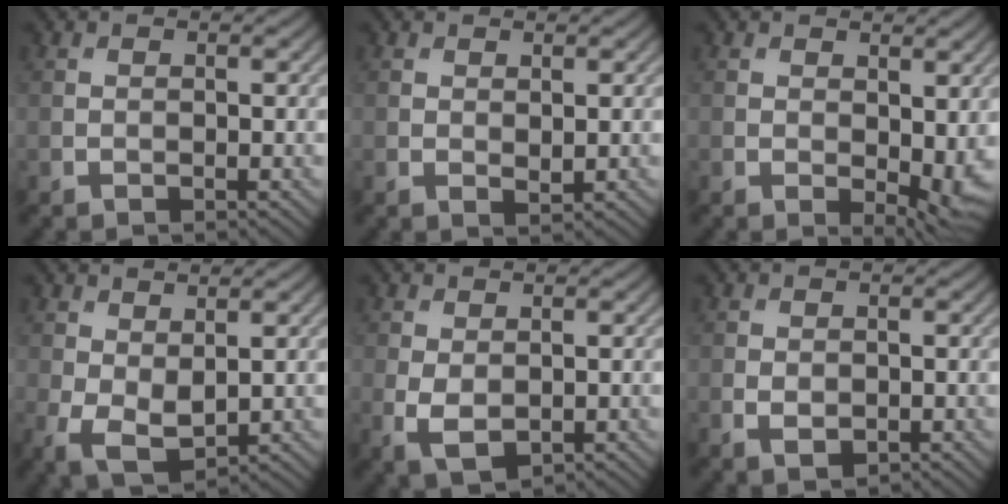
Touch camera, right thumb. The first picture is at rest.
{"total": 1.1, "force": [0.5, 0.5, 0.8], "torque": [-0.015, -0.006, 0.011]}
{"total": 4.8, "force": [0.1, 2.5, 4.1], "torque": [-0.058, -0.013, 0.007]}
{"total": 5.0, "force": [0.0, 3.0, 4.0], "torque": [-0.101, -0.011, 0.006]}
{"total": 3.7, "force": [-0.6, 2.2, 2.9], "torque": [-0.074, -0.012, -0.006]}
{"total": 2.1, "force": [-0.6, 1.4, 1.5], "torque": [-0.029, -0.008, -0.008]}